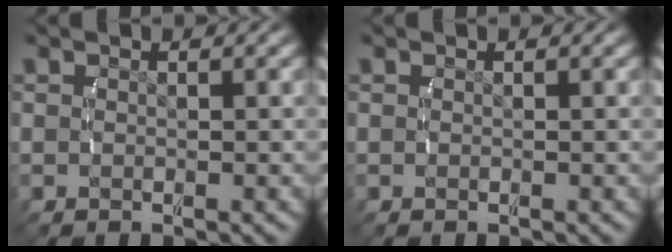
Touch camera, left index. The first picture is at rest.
{"total": 0.0}